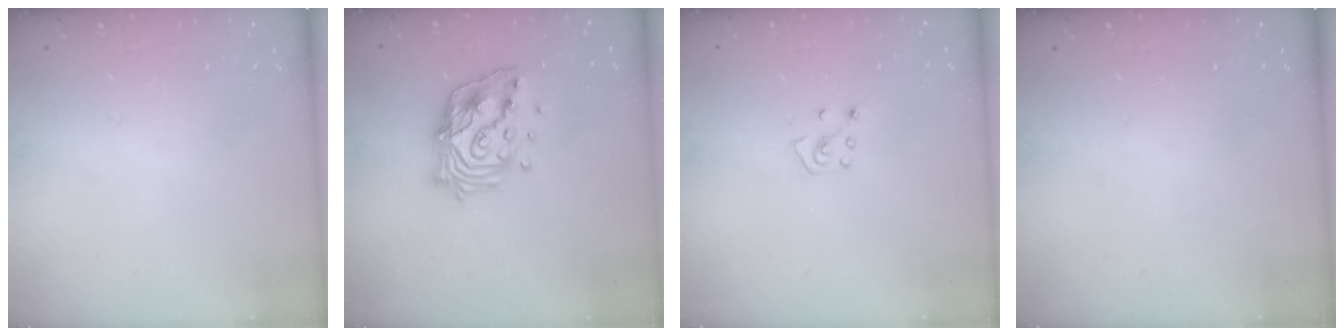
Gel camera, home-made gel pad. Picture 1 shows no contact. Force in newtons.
{"total": 17.5, "press": 17.2, "slide": 2.8}
{"total": 5.0, "press": 5.0, "slide": 0.4}
{"total": 0.0}